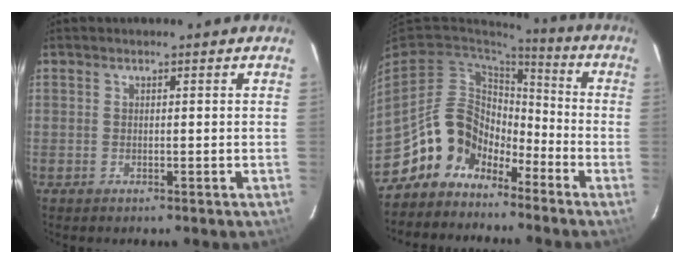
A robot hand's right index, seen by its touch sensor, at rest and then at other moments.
{"total": 12.3, "force": [-8.8, 8.2, 2.8], "torque": [-0.067, 0.044, -0.163]}